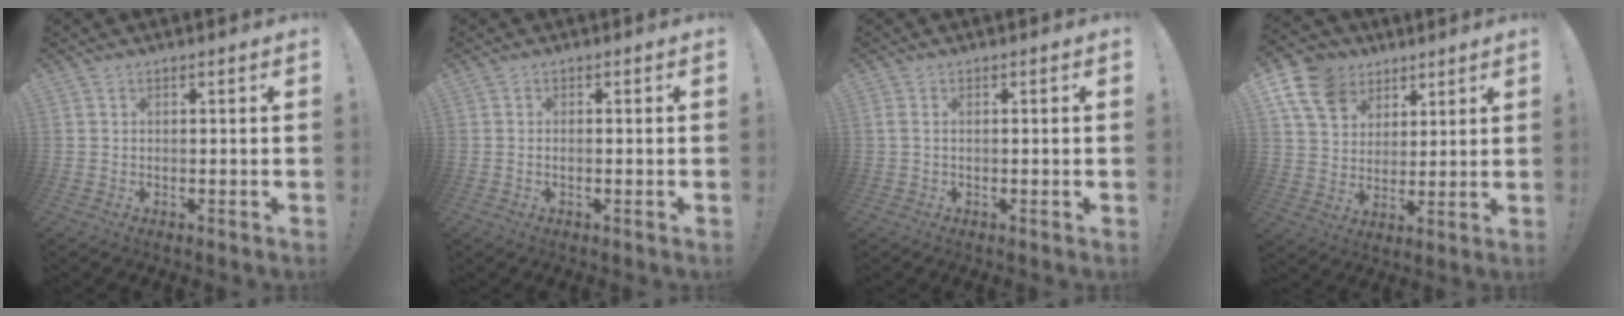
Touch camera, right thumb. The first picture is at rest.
{"total": 1.0, "force": [-0.6, 0.1, 0.8], "torque": [-0.023, 0.004, -0.009]}
{"total": 1.4, "force": [-0.3, 0.1, 1.3], "torque": [-0.032, 0.007, -0.005]}
{"total": 13.7, "force": [7.4, 10.1, 5.5], "torque": [-0.098, -0.038, 0.149]}